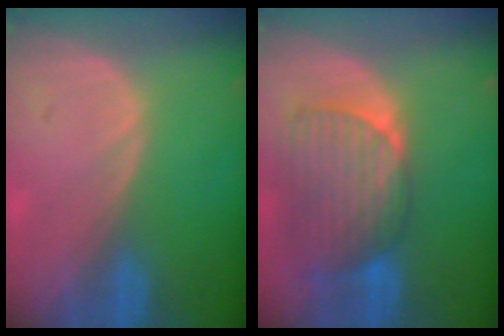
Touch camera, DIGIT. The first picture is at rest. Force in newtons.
{"total": 9.2, "press": 8.3, "slide": 3.9}